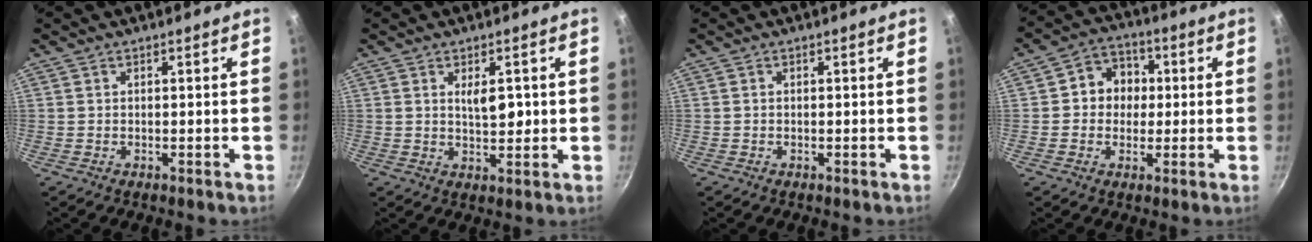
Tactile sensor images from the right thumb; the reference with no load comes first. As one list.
[{"total": 4.5, "force": [1.0, 2.2, 3.9], "torque": [-0.043, -0.013, 0.015]}, {"total": 0.0}, {"total": 7.9, "force": [0.5, 7.1, 3.5], "torque": [-0.011, 0.013, -0.006]}]